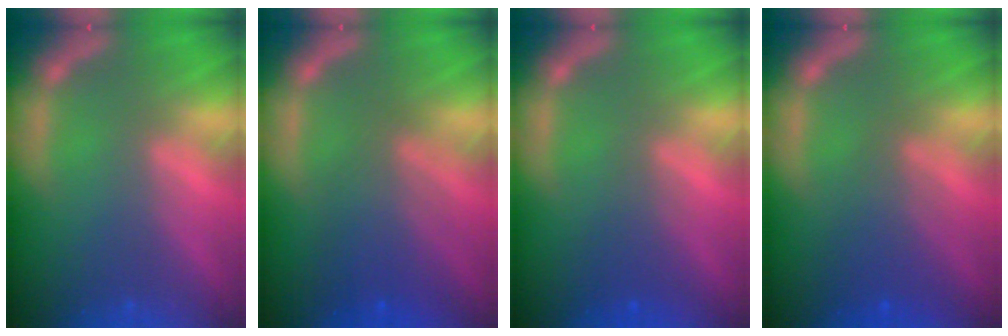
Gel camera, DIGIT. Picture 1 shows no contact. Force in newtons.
{"total": 5.0}
{"total": 1.9}
{"total": 3.6}